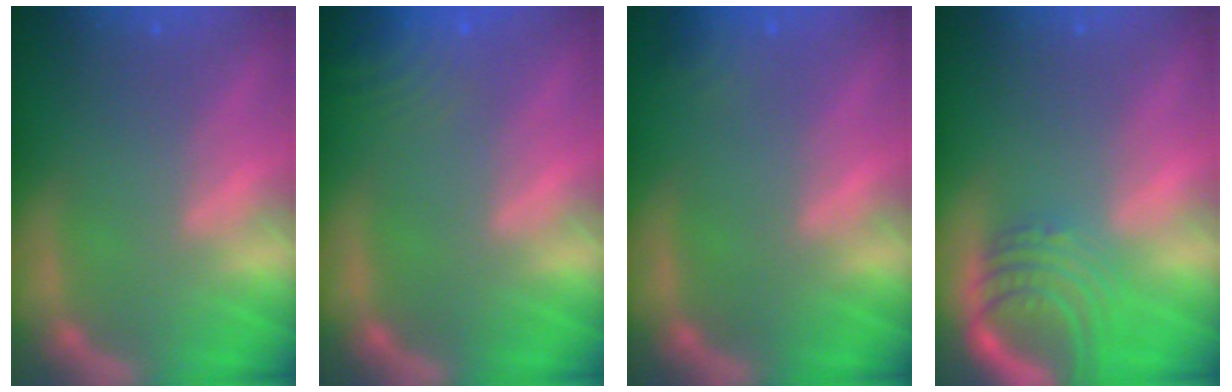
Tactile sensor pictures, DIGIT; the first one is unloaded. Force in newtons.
{"total": 7.0}
{"total": 1.9}
{"total": 6.1}